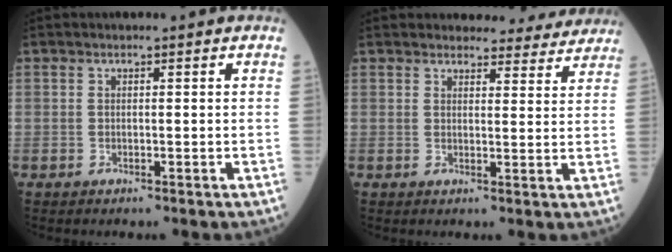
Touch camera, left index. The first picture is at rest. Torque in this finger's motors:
{"motor_torque": [1.09, -1.05, 0.53, 0.04]}